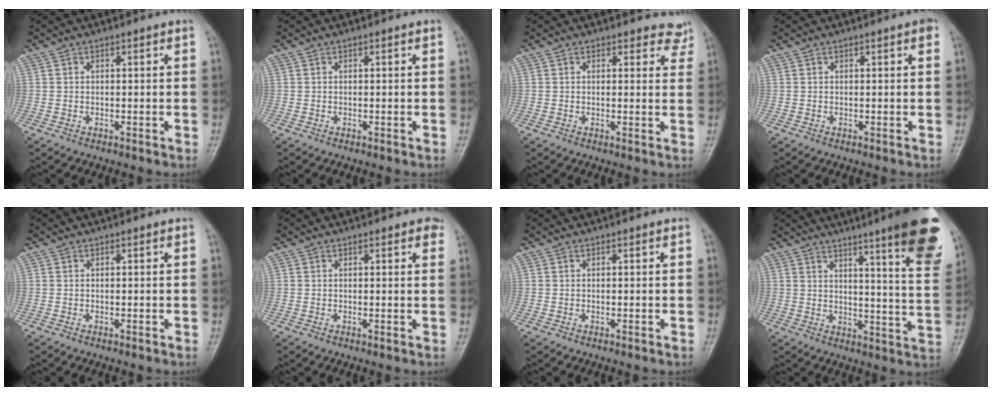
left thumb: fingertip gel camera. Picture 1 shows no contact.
{"total": 0.0}
{"total": 4.0, "force": [3.6, 1.9, 0.1], "torque": [0.035, -0.023, 0.019]}
{"total": 1.1, "force": [0.5, 0.3, 1.0], "torque": [-0.014, 0.002, 0.003]}
{"total": 0.0}
{"total": 2.1, "force": [1.2, 0.9, 1.4], "torque": [-0.003, -0.002, 0.010]}
{"total": 0.0}
{"total": 20.2, "force": [12.6, 2.3, 15.5], "torque": [-0.177, -0.062, 0.155]}